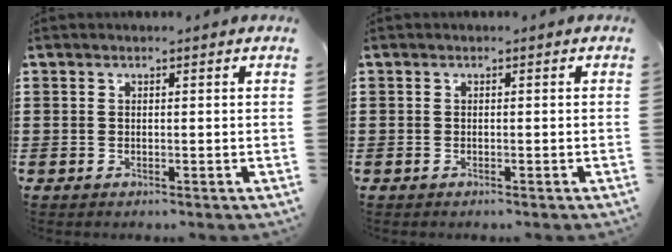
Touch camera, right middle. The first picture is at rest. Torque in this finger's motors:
{"motor_torque": [0.03, 0.03, 0.00, 0.00]}